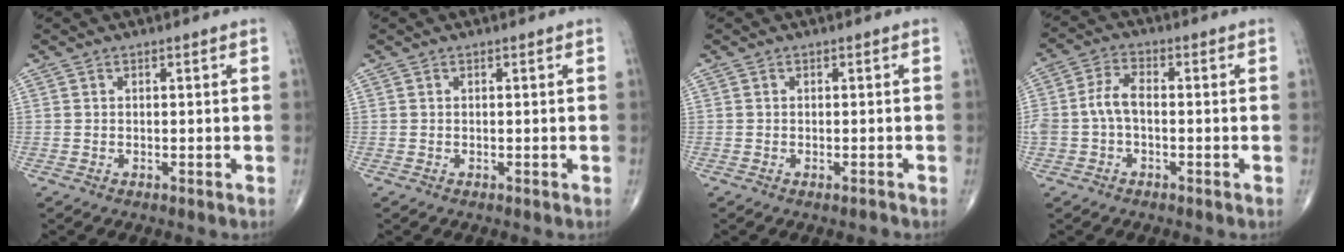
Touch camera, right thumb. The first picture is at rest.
{"total": 0.0}
{"total": 0.6, "force": [-0.5, 0.1, 0.3], "torque": [-0.005, 0.000, -0.008]}
{"total": 5.8, "force": [-0.8, 3.5, 4.5], "torque": [-0.100, 0.022, -0.019]}